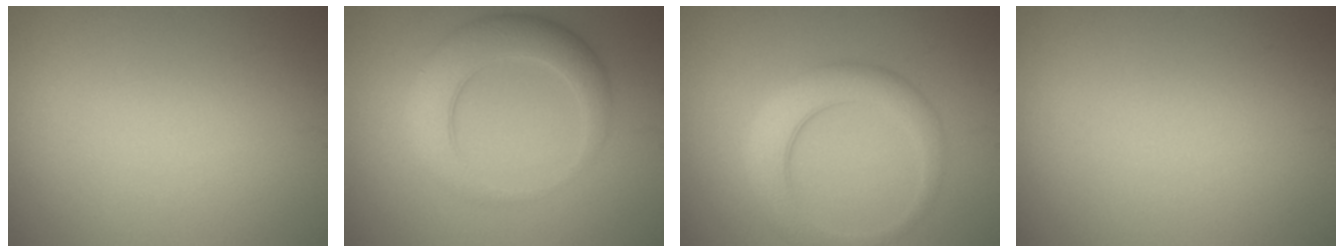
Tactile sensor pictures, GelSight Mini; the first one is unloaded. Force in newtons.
{"total": 5.1, "press": 5.1, "slide": 0.2}
{"total": 4.6, "press": 4.6, "slide": 0.2}
{"total": 0.0}